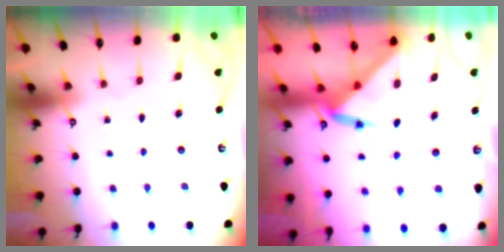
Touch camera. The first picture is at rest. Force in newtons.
{"total": 3.8, "press": 3.8, "slide": 0.2}